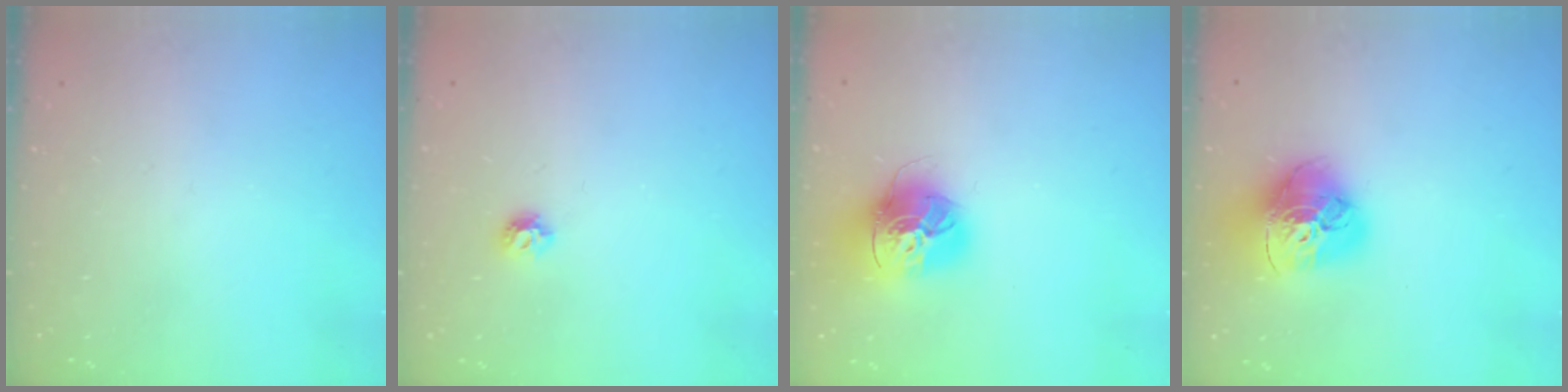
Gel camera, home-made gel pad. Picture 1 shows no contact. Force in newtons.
{"total": 4.9, "press": 4.8, "slide": 0.9}
{"total": 17.1, "press": 17.0, "slide": 1.9}
{"total": 18.4, "press": 18.3, "slide": 1.9}